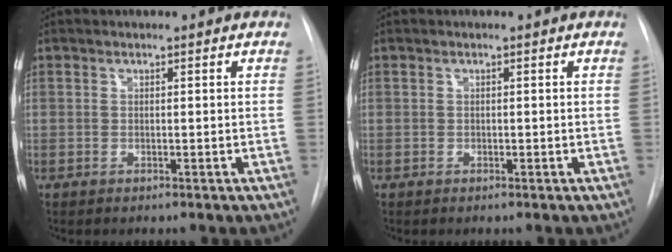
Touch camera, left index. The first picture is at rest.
{"total": 0.9, "force": [-0.9, 0.2, -0.2], "torque": [0.006, -0.004, -0.013]}